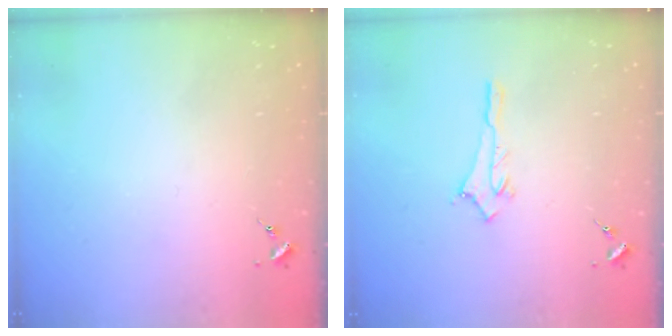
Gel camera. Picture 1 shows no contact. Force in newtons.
{"total": 3.7, "press": 3.7, "slide": 0.2}